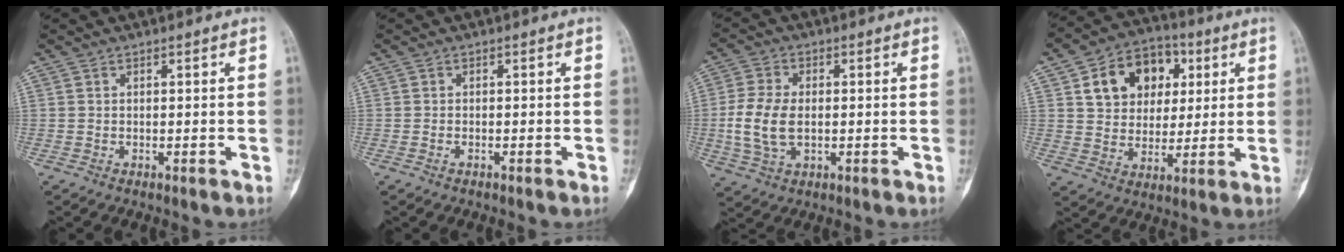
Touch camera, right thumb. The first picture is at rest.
{"total": 0.6, "force": [-0.3, 0.2, 0.4], "torque": [-0.013, 0.005, -0.005]}
{"total": 9.1, "force": [-0.7, 5.5, 7.2], "torque": [-0.156, 0.003, -0.012]}
{"total": 14.4, "force": [4.8, 11.0, 7.9], "torque": [-0.086, -0.002, 0.078]}